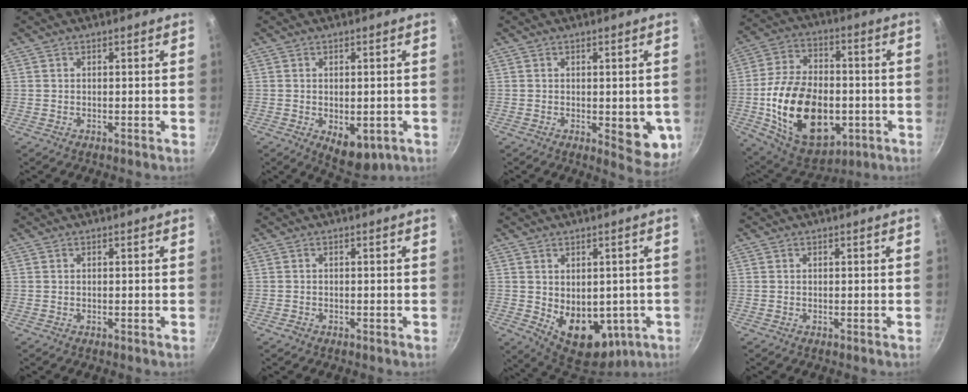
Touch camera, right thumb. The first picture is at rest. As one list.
[{"total": 7.3, "force": [-2.0, 4.3, 5.6], "torque": [-0.057, -0.004, -0.015]}, {"total": 8.3, "force": [-1.3, 3.6, 7.4], "torque": [-0.062, -0.008, -0.011]}, {"total": 24.4, "force": [-4.5, 15.6, 18.1], "torque": [-0.292, 0.022, -0.061]}, {"total": 0.0}, {"total": 0.9, "force": [-0.6, 0.7, 0.3], "torque": [-0.007, 0.005, -0.011]}, {"total": 13.3, "force": [-1.9, 9.0, 9.5], "torque": [-0.100, -0.019, -0.001]}, {"total": 0.0}]